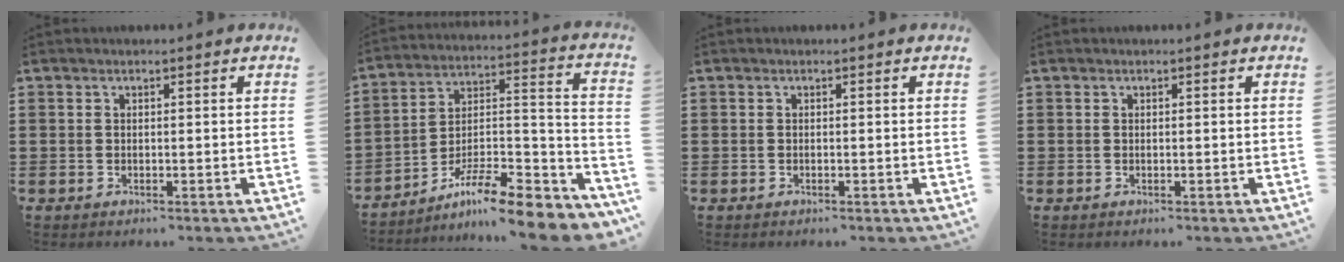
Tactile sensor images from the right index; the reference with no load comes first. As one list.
[{"total": 10.4, "force": [-8.5, 1.1, 5.9], "torque": [-0.092, 0.009, -0.164]}, {"total": 0.0}, {"total": 0.0}]